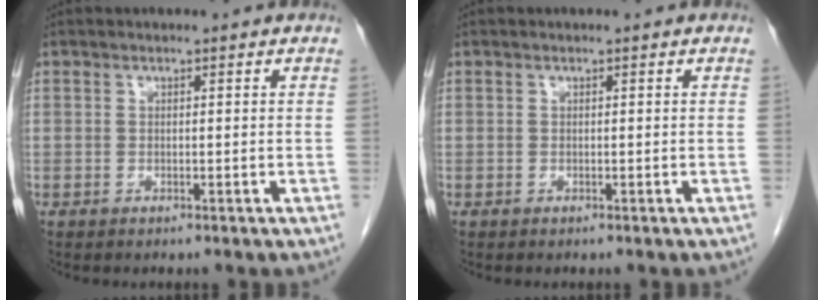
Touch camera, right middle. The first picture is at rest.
{"total": 0.0}